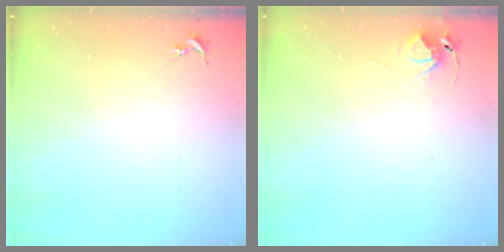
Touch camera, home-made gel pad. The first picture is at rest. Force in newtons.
{"total": 5.7, "press": 5.7, "slide": 0.3}